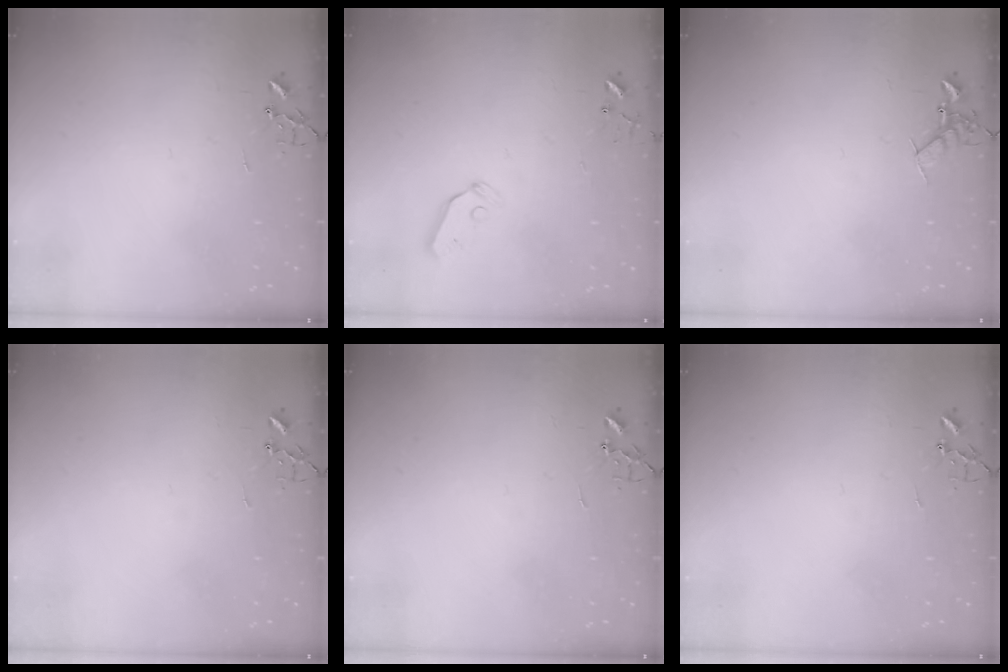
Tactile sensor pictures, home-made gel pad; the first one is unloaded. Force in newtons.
{"total": 4.9, "press": 4.8, "slide": 0.8}
{"total": 7.5, "press": 7.5, "slide": 0.8}
{"total": 0.0}
{"total": 0.0}
{"total": 0.0}